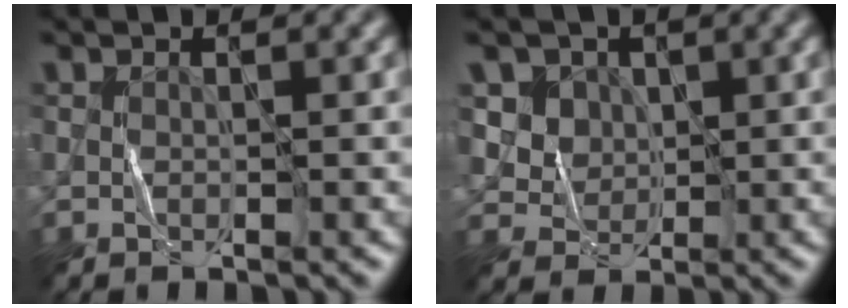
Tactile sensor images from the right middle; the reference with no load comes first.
{"total": 4.8, "force": [2.2, 3.8, 1.9], "torque": [-0.048, -0.008, 0.047]}